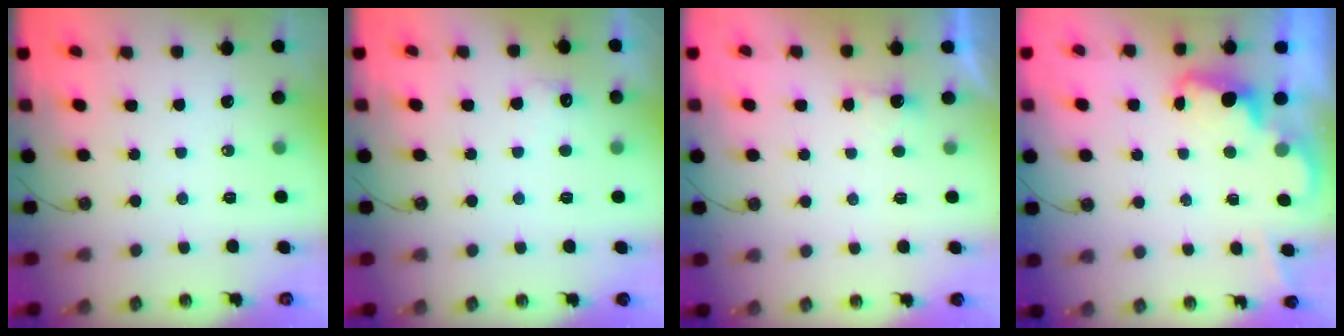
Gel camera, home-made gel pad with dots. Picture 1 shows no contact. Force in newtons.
{"total": 4.7, "press": 4.5, "slide": 1.3}
{"total": 1.3, "press": 1.1, "slide": 0.8}
{"total": 2.4, "press": 2.3, "slide": 0.5}